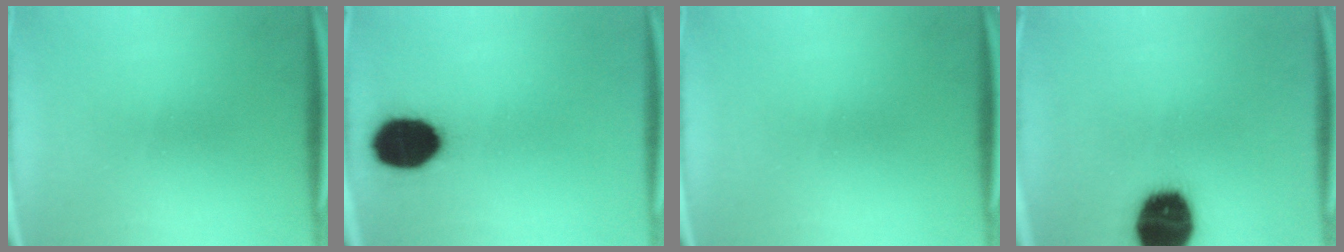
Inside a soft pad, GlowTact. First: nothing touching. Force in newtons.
{"total": 13.9}
{"total": 0.0}
{"total": 19.5}